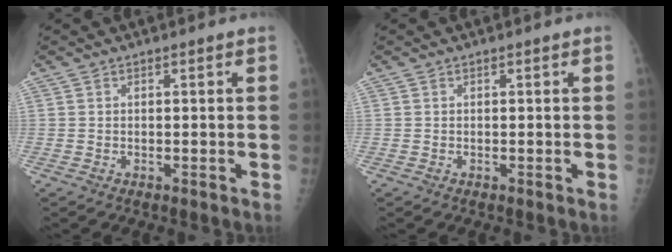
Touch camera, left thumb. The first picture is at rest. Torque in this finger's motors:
{"motor_torque": [0.00, 0.00, -0.02, -0.02, 0.00]}